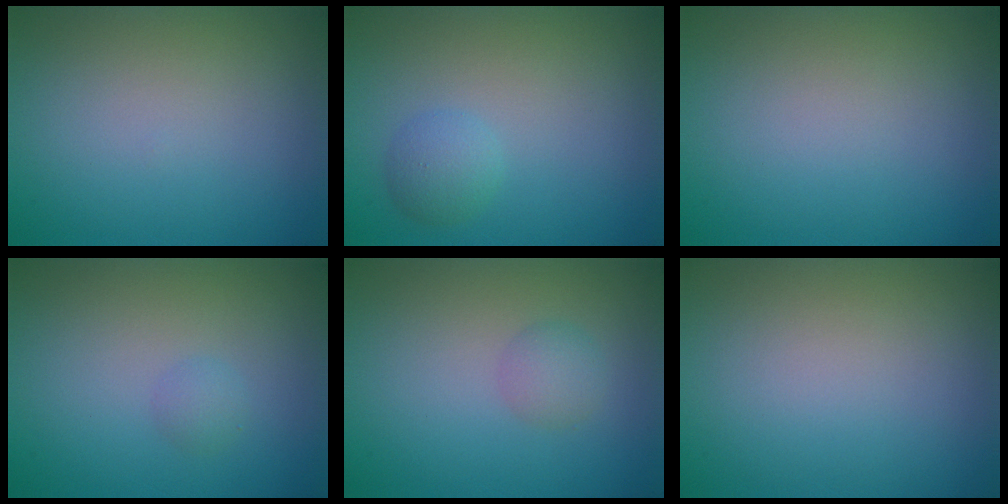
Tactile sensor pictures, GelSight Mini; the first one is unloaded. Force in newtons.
{"total": 1.9, "press": 1.9, "slide": 0.1}
{"total": 0.0}
{"total": 1.0, "press": 1.0, "slide": 0.1}
{"total": 1.6, "press": 1.6, "slide": 0.1}
{"total": 0.0}